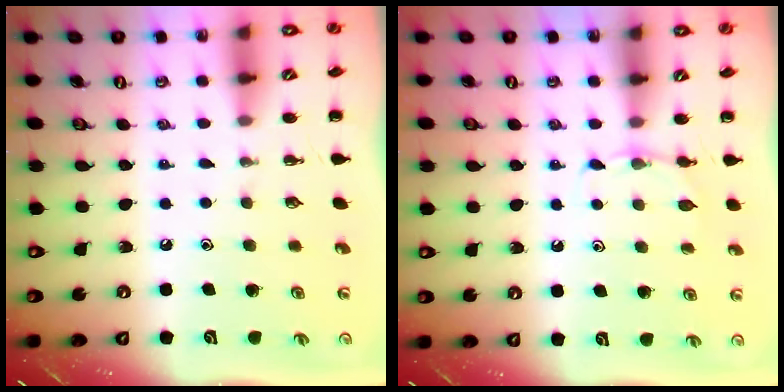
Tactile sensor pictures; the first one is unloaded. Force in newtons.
{"total": 4.8, "press": 4.6, "slide": 1.3}